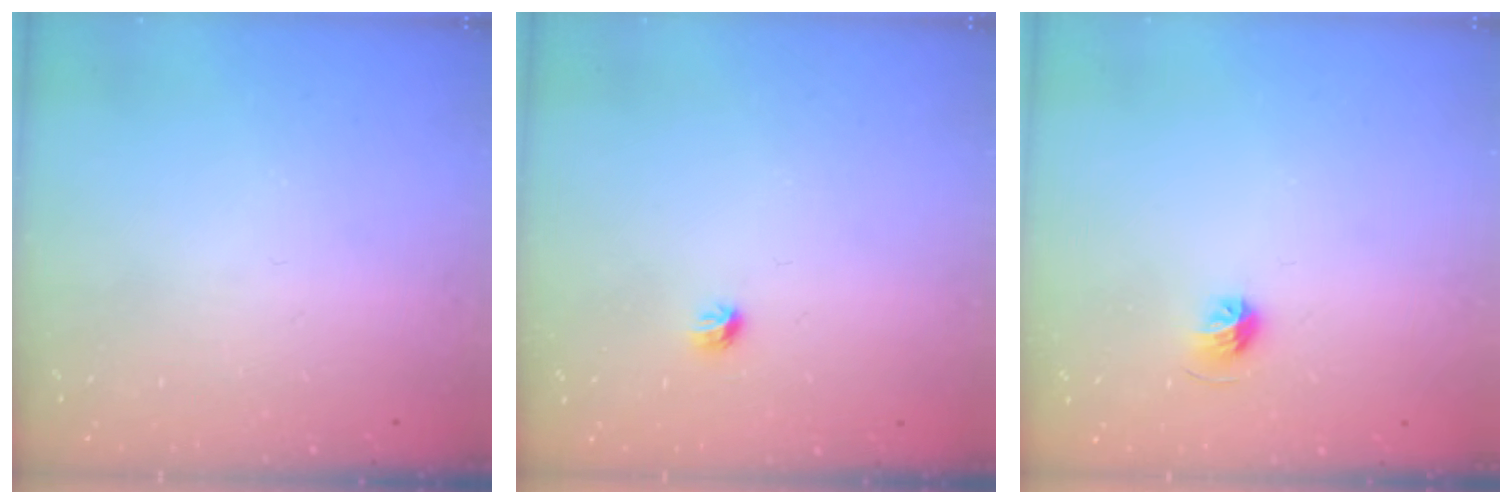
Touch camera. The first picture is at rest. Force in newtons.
{"total": 4.2, "press": 4.1, "slide": 1.0}
{"total": 5.4, "press": 5.2, "slide": 1.2}